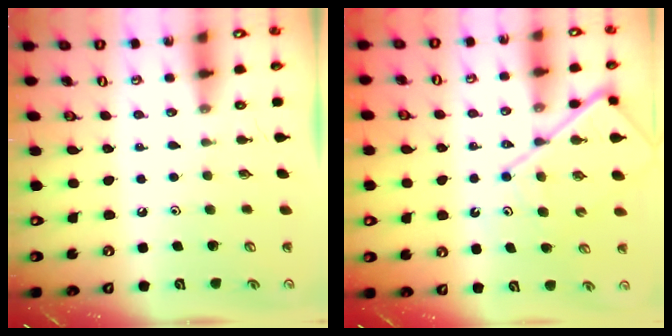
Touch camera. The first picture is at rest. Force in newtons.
{"total": 10.4, "press": 10.3, "slide": 1.0}